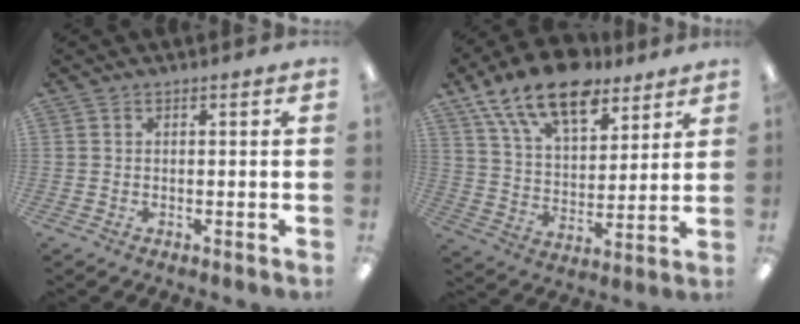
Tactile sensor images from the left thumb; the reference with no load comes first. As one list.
[{"total": 17.1, "force": [11.9, 8.1, 9.1], "torque": [-0.168, -0.057, 0.215]}]